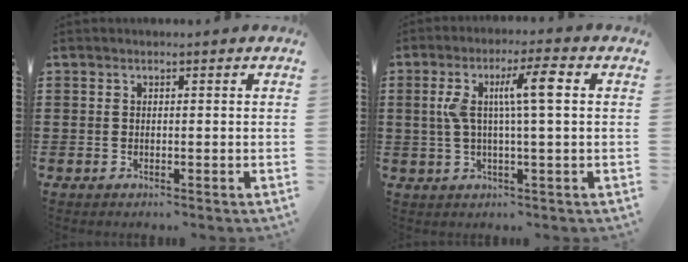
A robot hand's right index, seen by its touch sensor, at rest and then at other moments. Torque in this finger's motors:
{"motor_torque": [0.75, -0.07, 0.30, 0.08]}